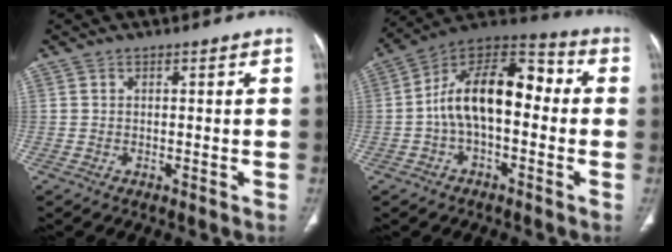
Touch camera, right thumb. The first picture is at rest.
{"total": 16.4, "force": [-0.5, 9.0, 13.7], "torque": [-0.204, 0.052, -0.023]}